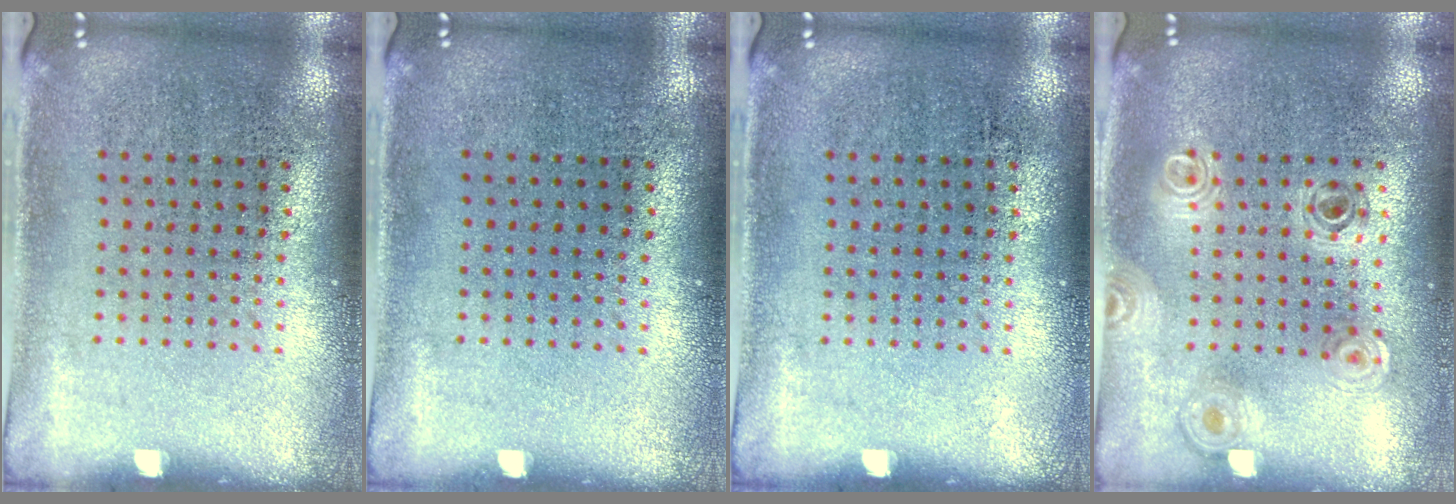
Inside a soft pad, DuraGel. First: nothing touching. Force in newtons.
{"total": 0.0}
{"total": 0.0}
{"total": 0.9, "press": 0.9, "slide": 0.0}